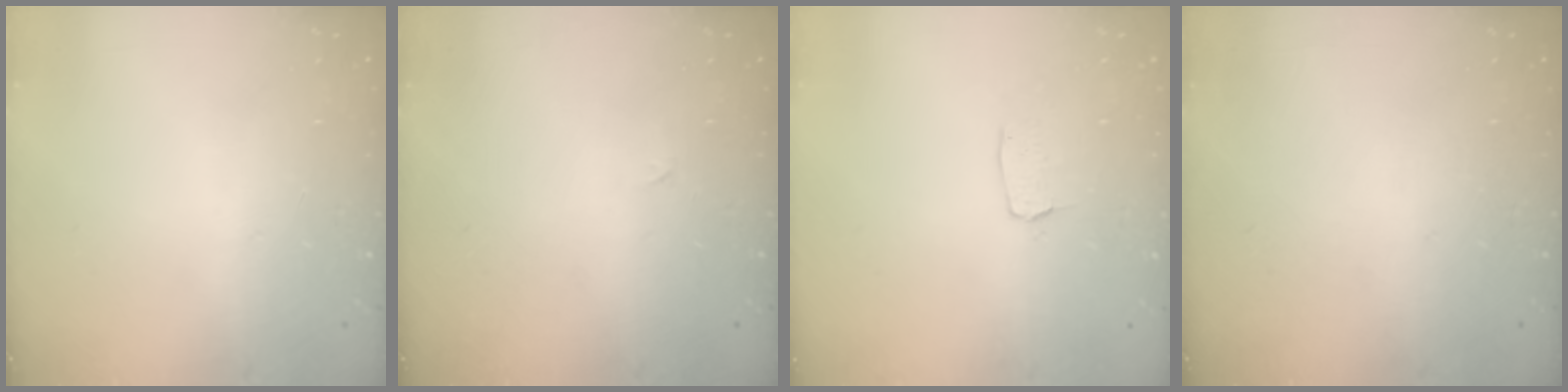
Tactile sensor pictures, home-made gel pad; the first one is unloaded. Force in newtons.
{"total": 0.0}
{"total": 2.9, "press": 2.9, "slide": 0.2}
{"total": 0.0}